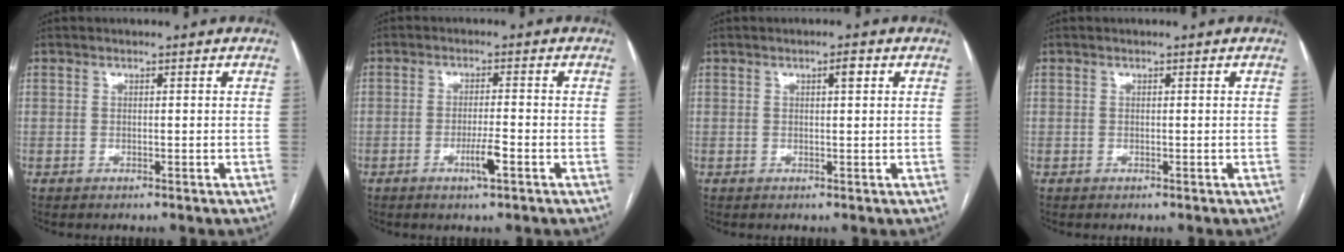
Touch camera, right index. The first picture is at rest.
{"total": 3.6, "force": [-1.8, -0.2, 3.1], "torque": [-0.059, -0.005, -0.033]}
{"total": 1.5, "force": [0.6, 0.2, 1.3], "torque": [-0.021, 0.003, 0.008]}
{"total": 0.0}